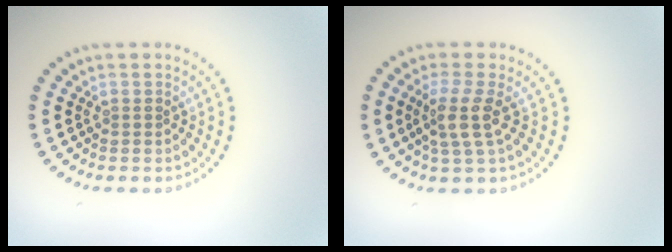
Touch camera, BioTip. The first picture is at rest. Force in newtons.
{"total": 3.0, "press": 2.3, "slide": 1.9}